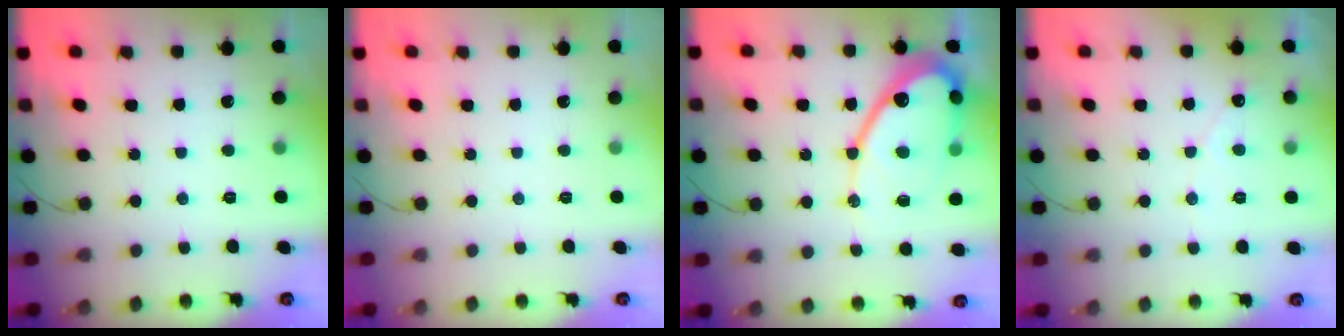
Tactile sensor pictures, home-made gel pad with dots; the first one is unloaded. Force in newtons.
{"total": 0.0}
{"total": 17.5, "press": 17.4, "slide": 1.8}
{"total": 2.4, "press": 2.4, "slide": 0.1}